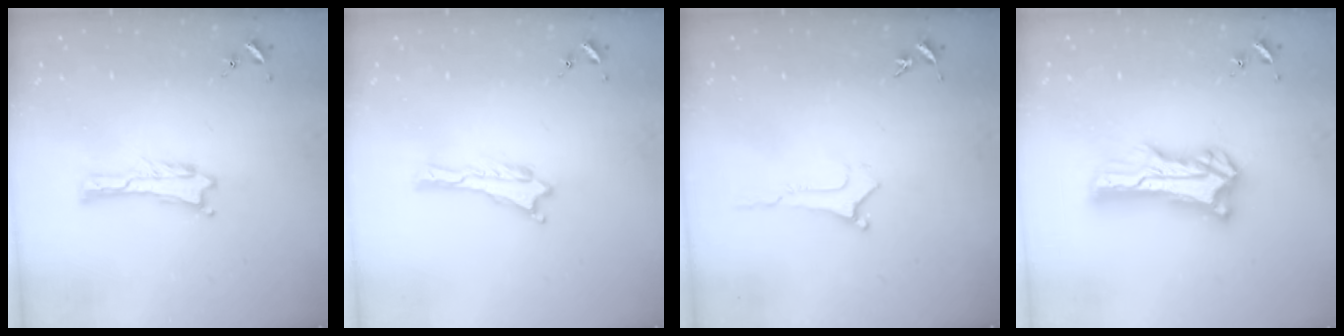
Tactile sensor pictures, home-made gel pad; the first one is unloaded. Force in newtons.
{"total": 0.0}
{"total": 0.0}
{"total": 11.0, "press": 10.9, "slide": 0.8}